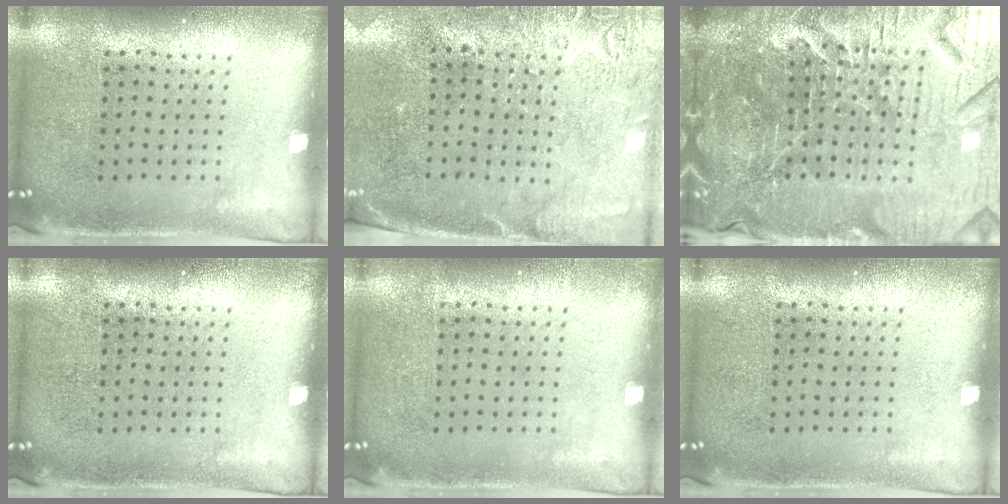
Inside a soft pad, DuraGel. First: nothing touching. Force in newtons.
{"total": 2.7, "press": 2.3, "slide": 1.5}
{"total": 7.2, "press": 6.4, "slide": 3.2}
{"total": 0.0}
{"total": 0.0}
{"total": 0.0}